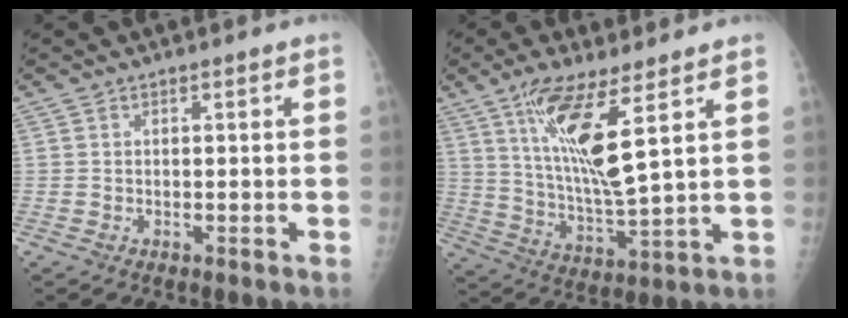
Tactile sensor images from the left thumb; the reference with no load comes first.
{"total": 14.0, "force": [6.4, 2.5, 12.2], "torque": [-0.240, -0.044, 0.128]}